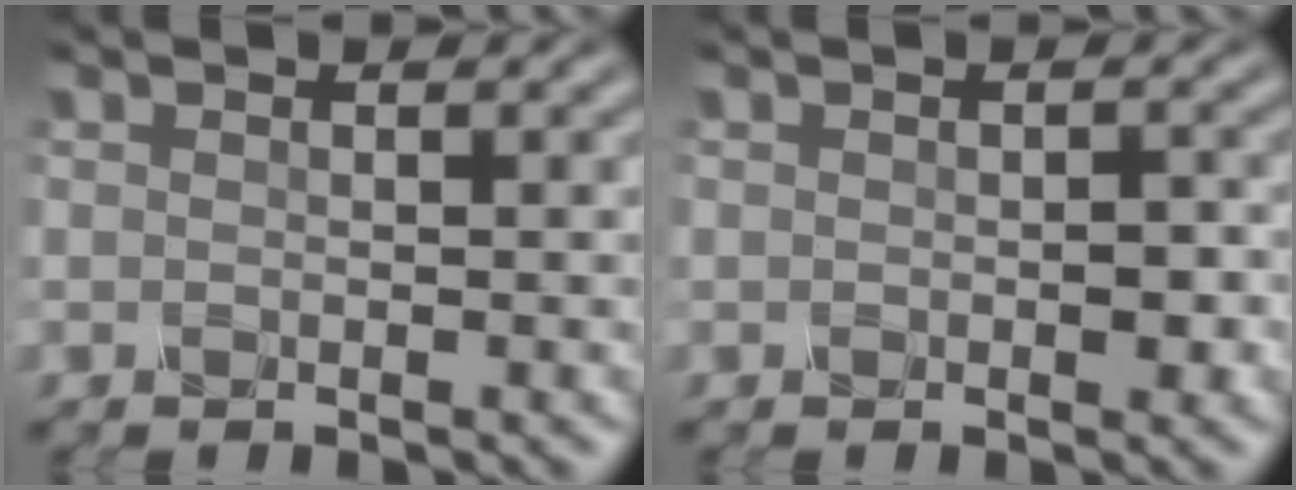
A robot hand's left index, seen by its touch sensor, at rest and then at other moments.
{"total": 1.3, "force": [-0.2, 0.6, 1.1], "torque": [-0.014, 0.004, -0.001]}